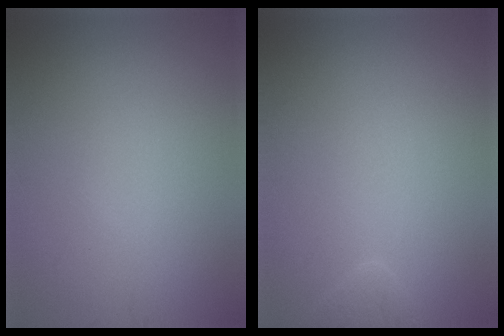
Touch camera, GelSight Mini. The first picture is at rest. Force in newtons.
{"total": 1.5, "press": 1.5, "slide": 0.2}